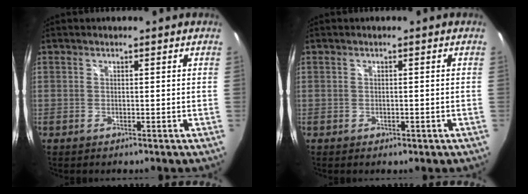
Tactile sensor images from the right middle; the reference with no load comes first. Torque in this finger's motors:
{"motor_torque": [-0.37, -0.35, 0.03, -0.01]}